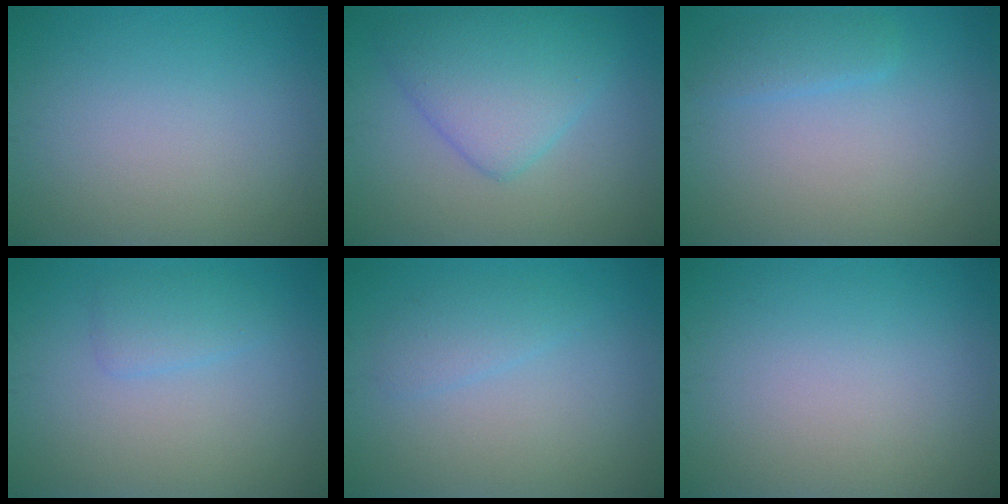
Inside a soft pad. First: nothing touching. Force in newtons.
{"total": 5.3, "press": 5.3, "slide": 0.2}
{"total": 1.7, "press": 1.7, "slide": 0.1}
{"total": 1.8, "press": 1.8, "slide": 0.0}
{"total": 1.6, "press": 1.6, "slide": 0.0}
{"total": 0.0}